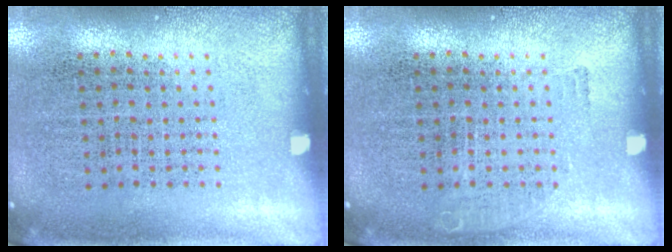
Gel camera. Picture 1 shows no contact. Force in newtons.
{"total": 0.5, "press": 0.5, "slide": 0.1}